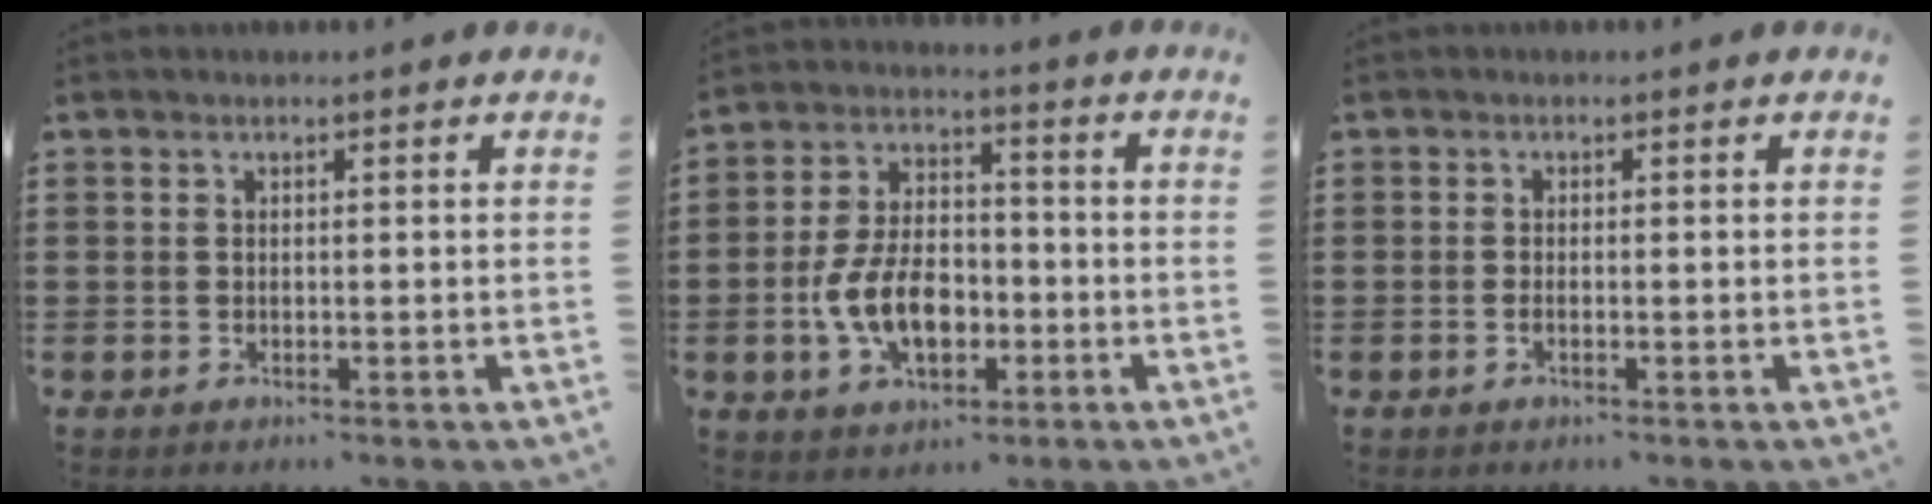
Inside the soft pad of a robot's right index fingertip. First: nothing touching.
{"total": 9.5, "force": [-2.6, 5.6, 7.2], "torque": [-0.157, 0.000, -0.053]}
{"total": 0.7, "force": [-0.4, 0.1, 0.6], "torque": [-0.011, -0.004, -0.007]}